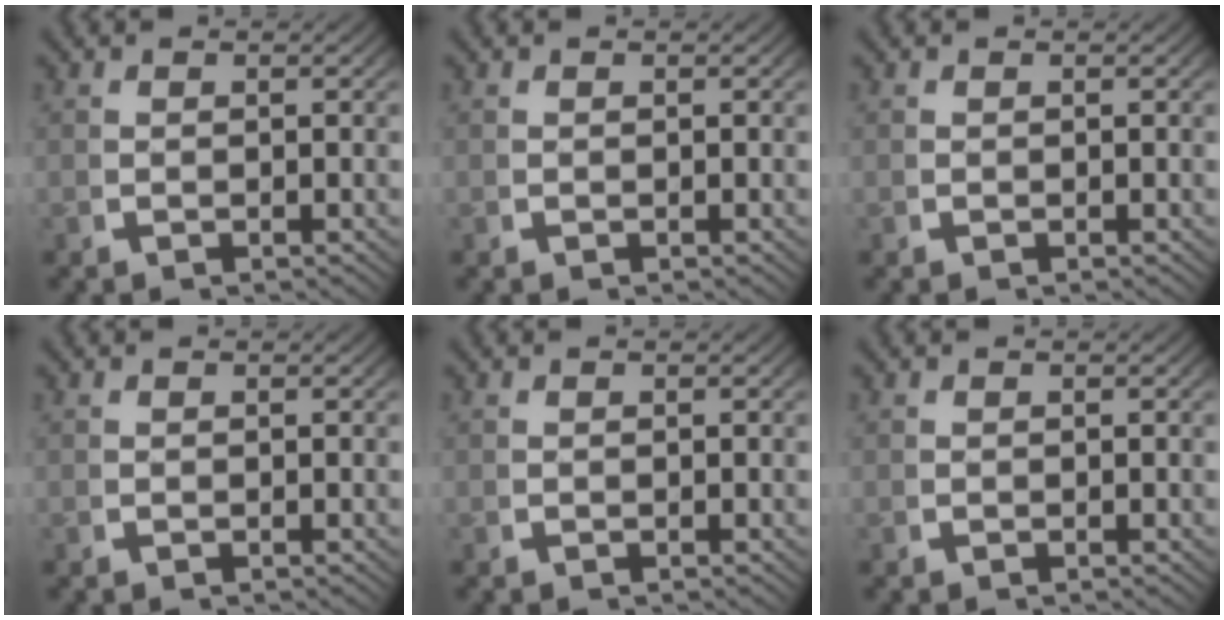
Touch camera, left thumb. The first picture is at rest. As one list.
[{"total": 0.0}, {"total": 0.0}, {"total": 0.0}, {"total": 0.0}, {"total": 0.0}]